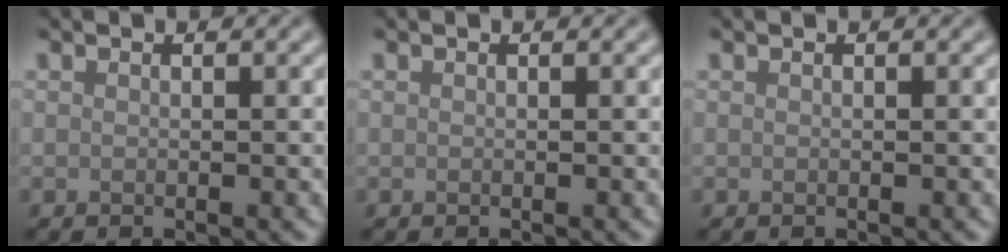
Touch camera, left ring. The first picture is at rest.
{"total": 0.0}
{"total": 0.0}